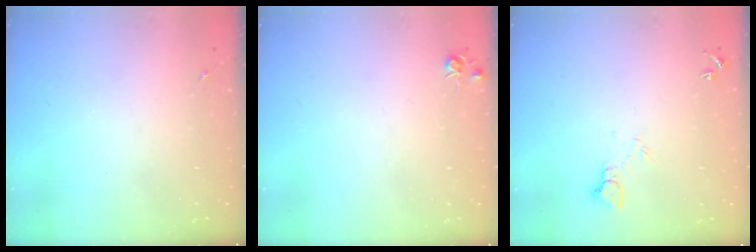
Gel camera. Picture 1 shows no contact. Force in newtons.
{"total": 4.3, "press": 4.3, "slide": 0.5}
{"total": 3.9, "press": 3.8, "slide": 0.4}